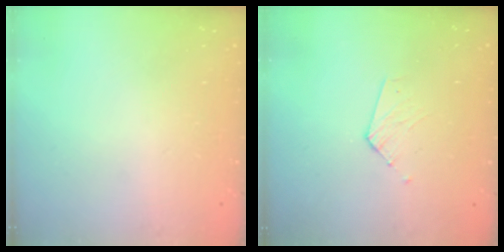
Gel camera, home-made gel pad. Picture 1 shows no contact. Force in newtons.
{"total": 3.2, "press": 3.1, "slide": 0.3}